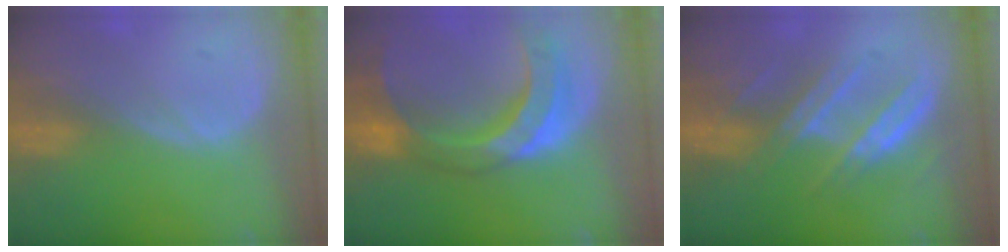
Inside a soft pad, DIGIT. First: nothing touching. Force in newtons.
{"total": 11.4, "press": 9.6, "slide": 6.1}
{"total": 7.0, "press": 6.9, "slide": 1.1}